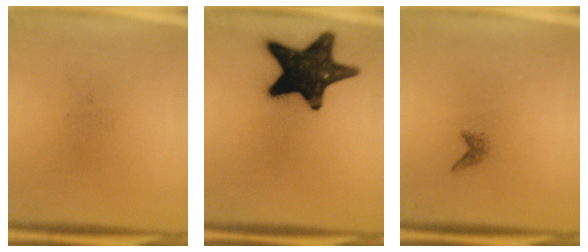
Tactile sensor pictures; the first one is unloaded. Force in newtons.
{"total": 19.0}
{"total": 0.8}